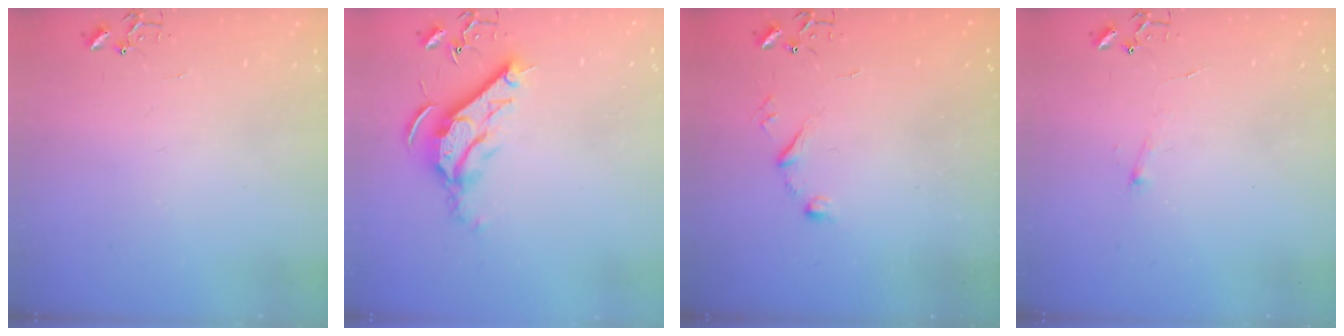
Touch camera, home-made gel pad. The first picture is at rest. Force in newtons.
{"total": 11.7, "press": 11.6, "slide": 1.3}
{"total": 6.6, "press": 6.6, "slide": 0.5}
{"total": 4.1, "press": 4.0, "slide": 0.6}